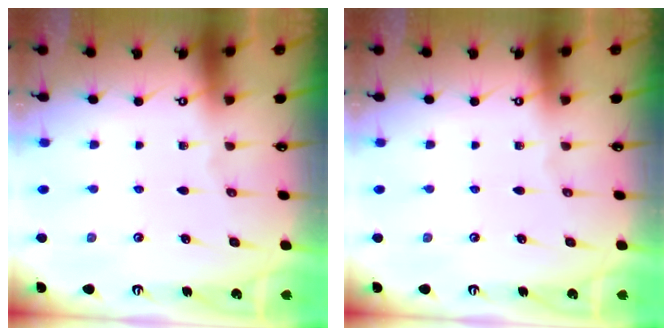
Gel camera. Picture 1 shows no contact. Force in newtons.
{"total": 0.0}